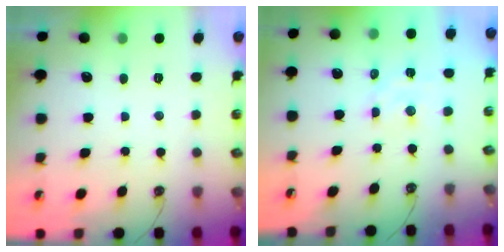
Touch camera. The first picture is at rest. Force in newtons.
{"total": 2.9, "press": 2.9, "slide": 0.6}